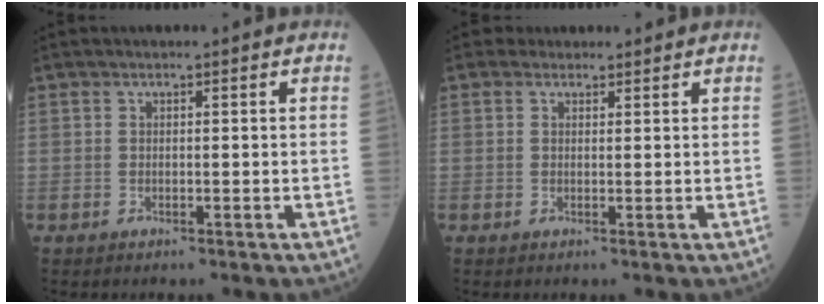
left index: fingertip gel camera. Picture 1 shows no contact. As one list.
[{"total": 2.5, "force": [2.2, 1.2, 0.0], "torque": [0.005, 0.014, 0.028]}]